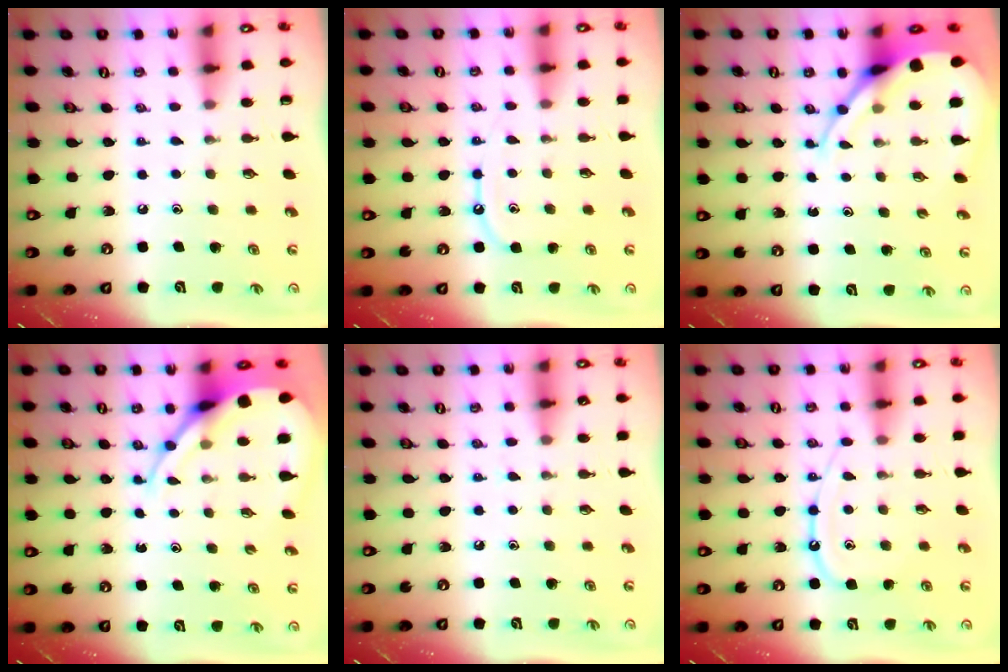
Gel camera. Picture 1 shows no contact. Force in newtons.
{"total": 7.3, "press": 7.2, "slide": 0.8}
{"total": 8.8, "press": 8.7, "slide": 0.9}
{"total": 8.8, "press": 8.7, "slide": 0.9}
{"total": 4.5, "press": 4.4, "slide": 0.7}
{"total": 11.7, "press": 11.6, "slide": 1.1}